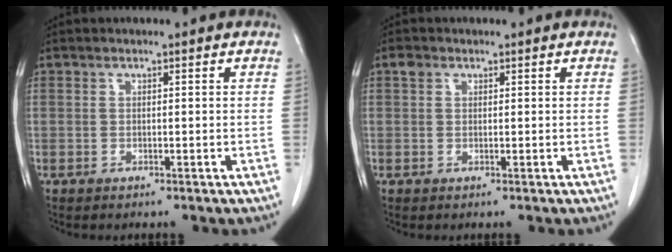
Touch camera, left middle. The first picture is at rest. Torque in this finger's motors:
{"motor_torque": [0.08, -0.08, -0.02, 0.00]}